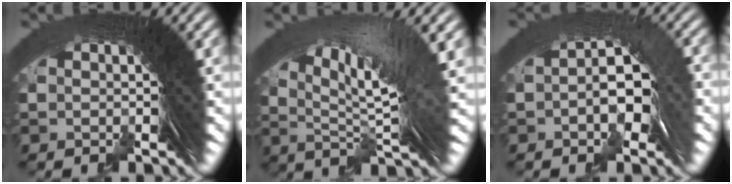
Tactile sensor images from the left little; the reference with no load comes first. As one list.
[{"total": 7.2, "force": [2.7, 1.5, 6.6], "torque": [-0.091, 0.014, 0.040]}, {"total": 3.3, "force": [-0.2, 1.5, 2.9], "torque": [-0.052, 0.001, -0.001]}]